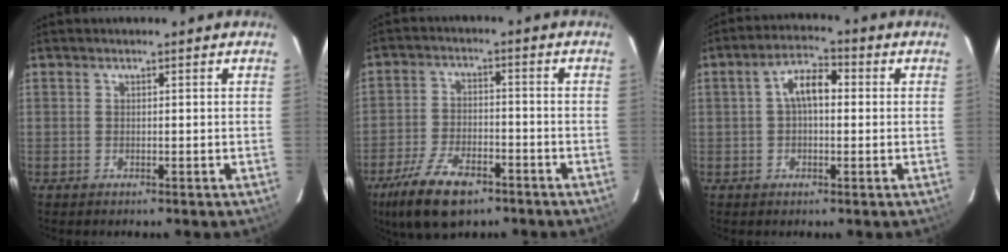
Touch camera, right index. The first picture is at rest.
{"total": 12.5, "force": [-8.1, 5.6, 7.7], "torque": [-0.178, -0.016, -0.146]}
{"total": 6.1, "force": [0.5, 3.2, 5.2], "torque": [-0.097, 0.022, 0.008]}